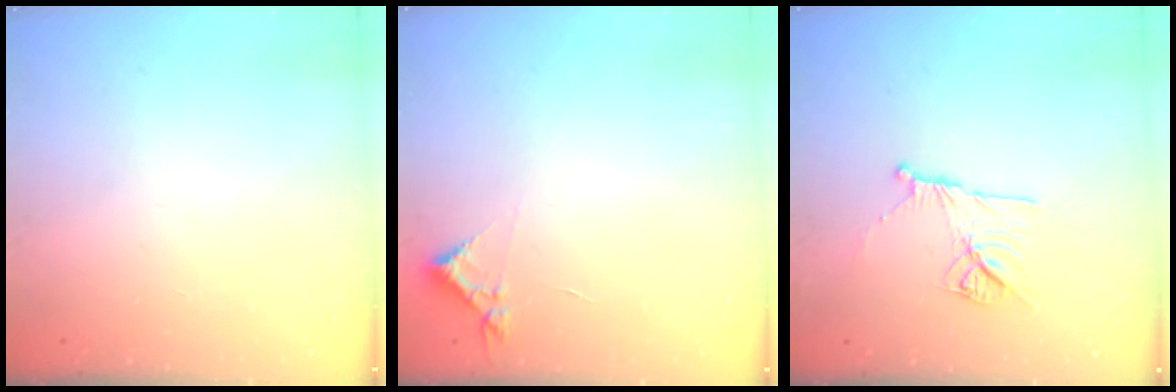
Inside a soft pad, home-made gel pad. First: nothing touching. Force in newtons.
{"total": 4.1, "press": 4.1, "slide": 0.5}
{"total": 9.9, "press": 9.8, "slide": 1.2}